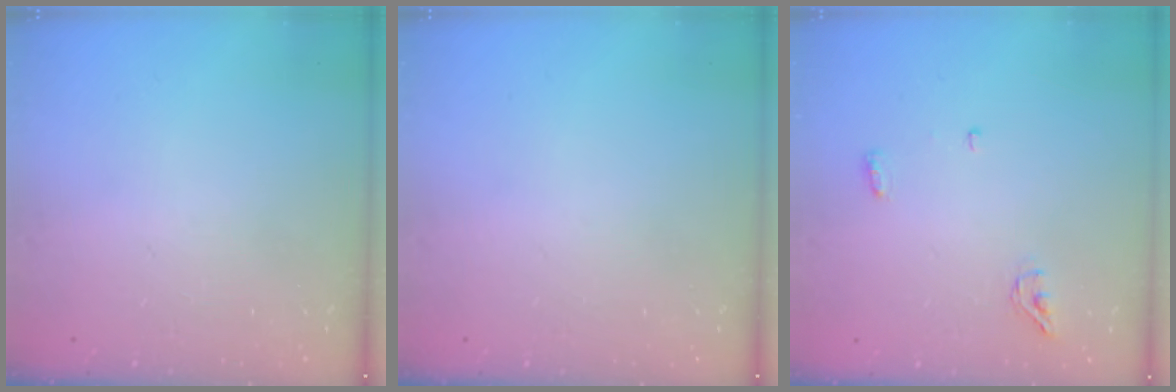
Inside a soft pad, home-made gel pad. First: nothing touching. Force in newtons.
{"total": 0.0}
{"total": 4.3, "press": 4.0, "slide": 1.4}